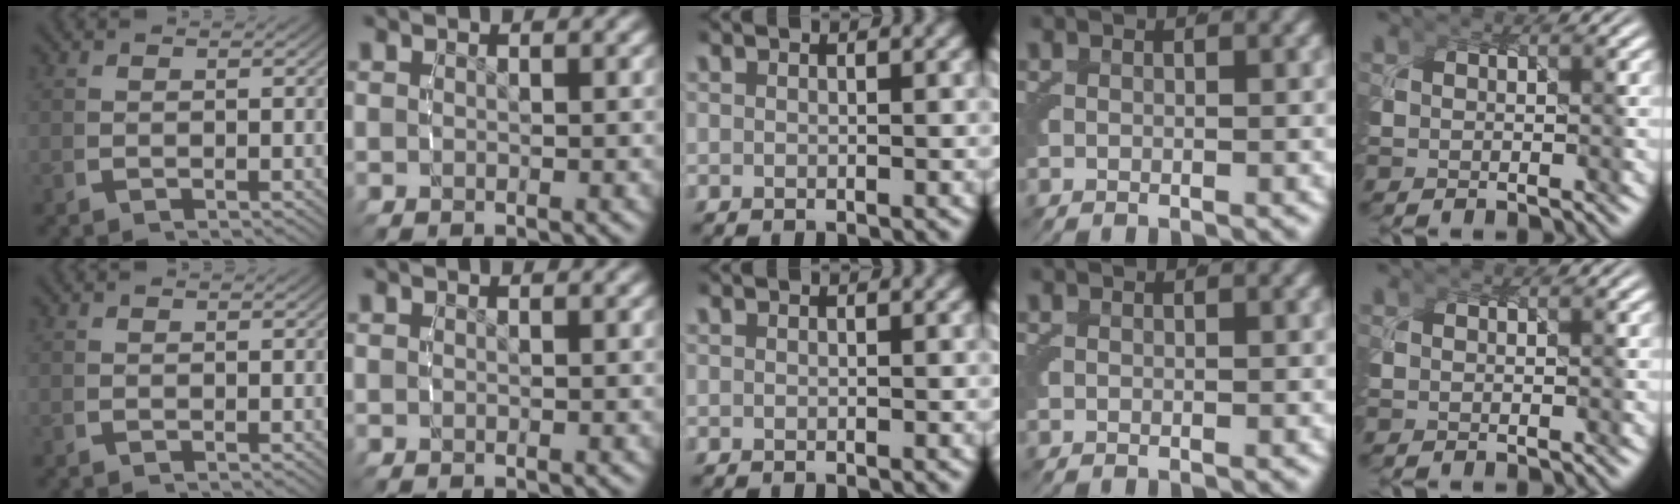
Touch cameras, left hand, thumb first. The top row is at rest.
{}